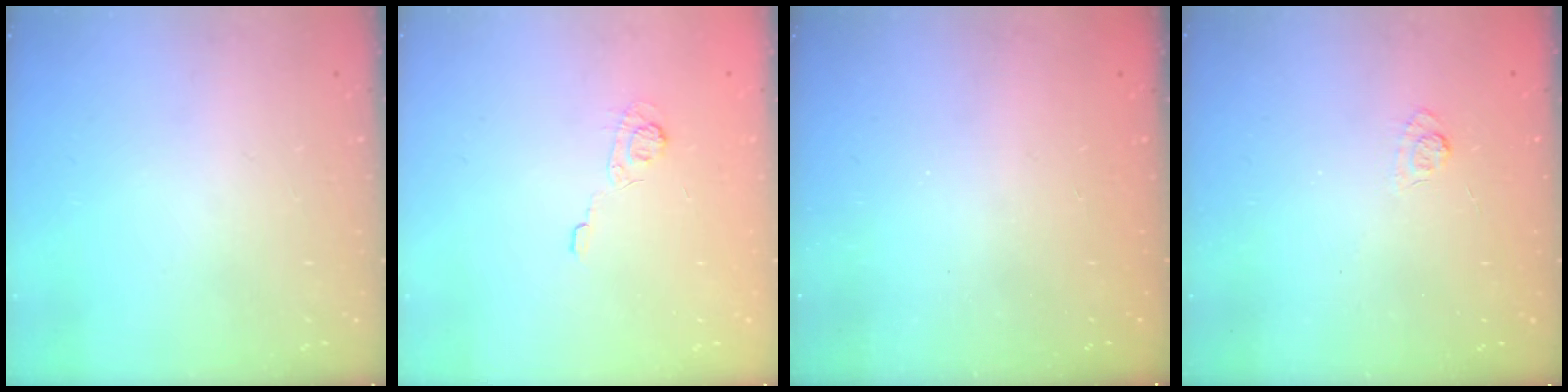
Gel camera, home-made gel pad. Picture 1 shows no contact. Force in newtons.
{"total": 3.1, "press": 2.6, "slide": 1.7}
{"total": 2.4, "press": 2.3, "slide": 0.8}
{"total": 3.9, "press": 3.6, "slide": 1.5}